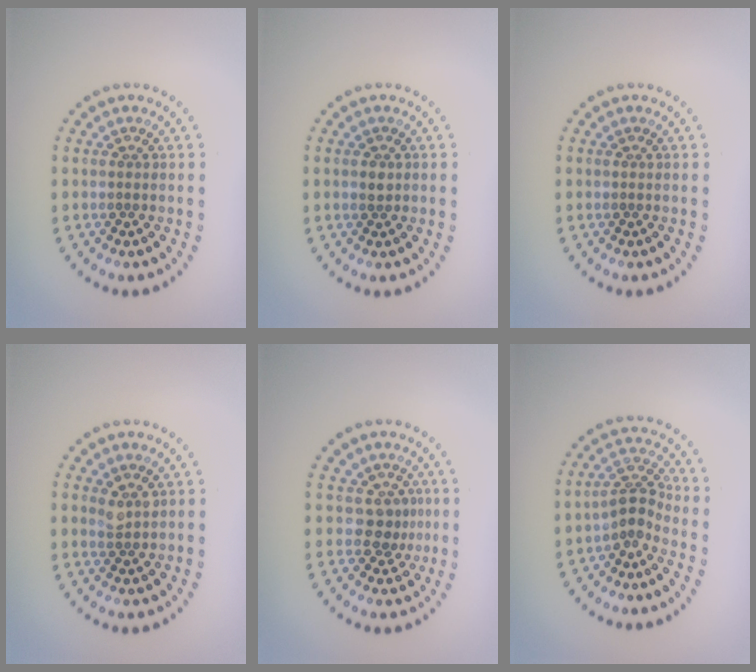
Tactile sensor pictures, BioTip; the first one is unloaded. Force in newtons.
{"total": 1.0, "press": 1.0, "slide": 0.2}
{"total": 0.0}
{"total": 1.5, "press": 1.3, "slide": 0.9}
{"total": 2.2, "press": 1.6, "slide": 1.6}
{"total": 2.6, "press": 1.9, "slide": 1.8}